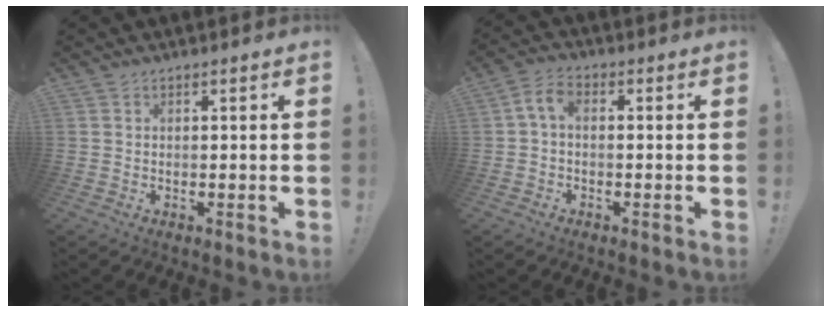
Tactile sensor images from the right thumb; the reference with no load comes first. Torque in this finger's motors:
{"motor_torque": [0.03, 0.01, 0.36, -0.08, 0.00]}